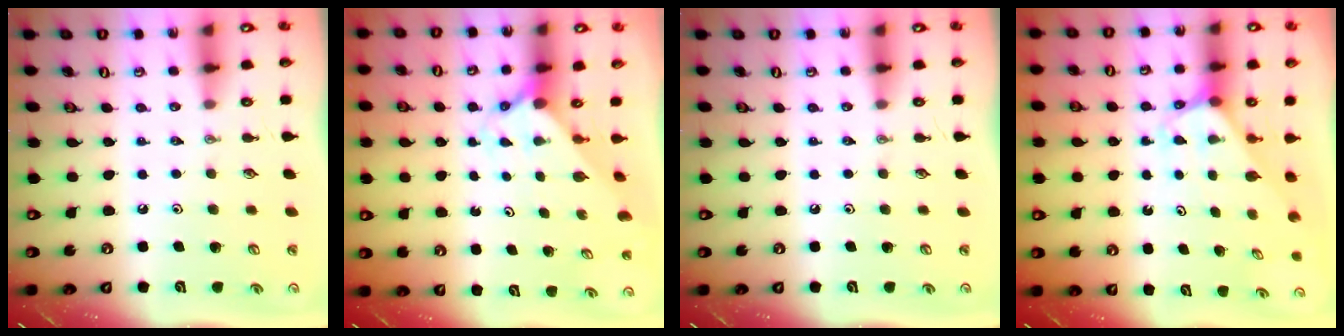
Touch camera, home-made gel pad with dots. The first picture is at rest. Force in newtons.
{"total": 1.7, "press": 1.7, "slide": 0.2}
{"total": 0.0}
{"total": 2.4, "press": 2.4, "slide": 0.2}